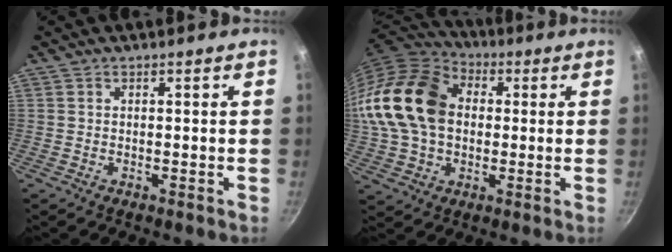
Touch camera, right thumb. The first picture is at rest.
{"total": 22.3, "force": [2.3, 16.2, 15.1], "torque": [-0.292, 0.036, 0.036]}